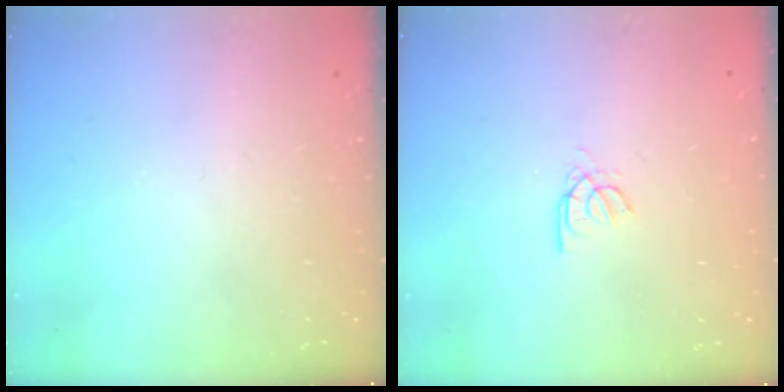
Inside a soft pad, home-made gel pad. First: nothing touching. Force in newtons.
{"total": 2.4, "press": 2.4, "slide": 0.3}